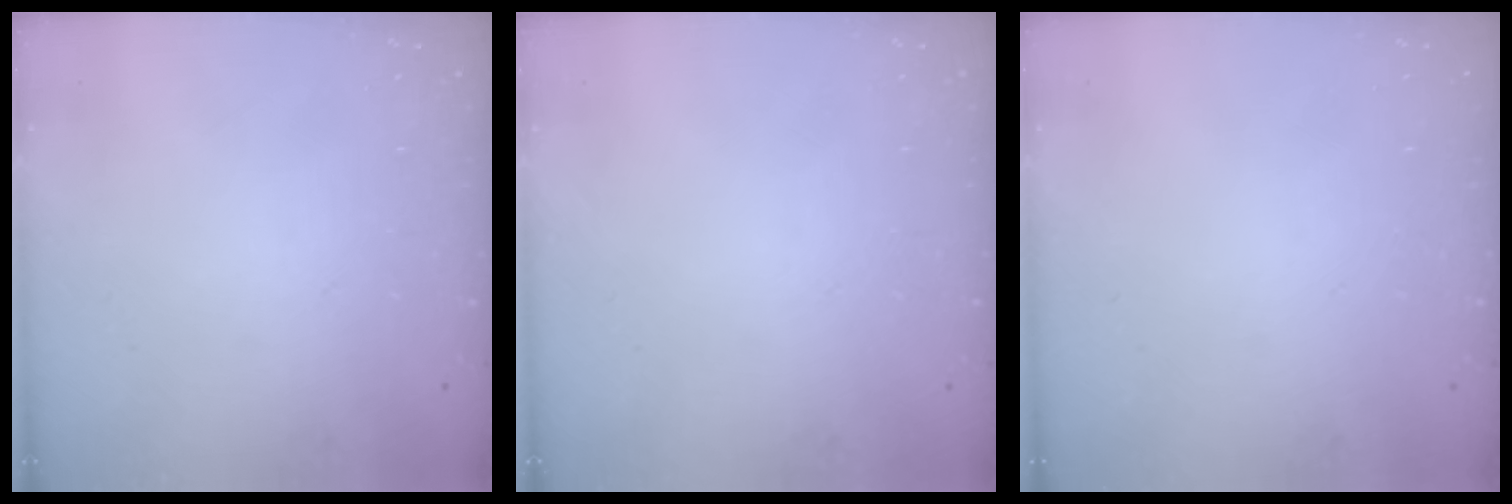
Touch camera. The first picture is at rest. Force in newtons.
{"total": 0.0}
{"total": 0.0}